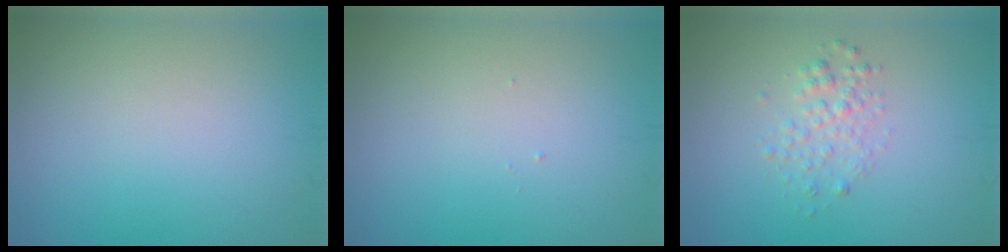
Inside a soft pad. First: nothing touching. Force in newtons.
{"total": 0.0}
{"total": 1.9, "press": 1.9, "slide": 0.1}